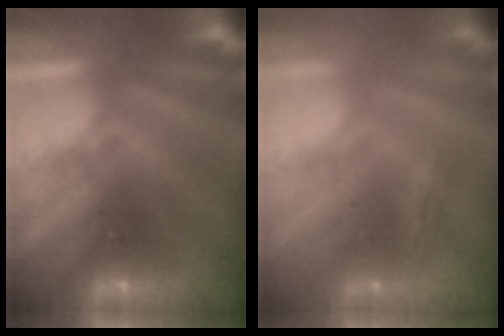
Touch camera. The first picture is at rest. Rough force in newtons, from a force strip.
{"total": 2.8}